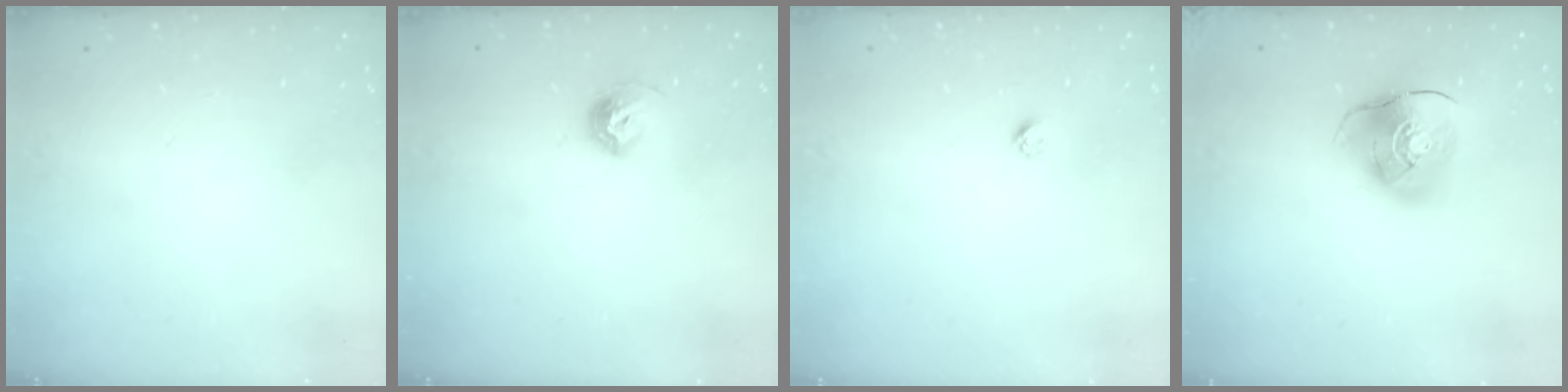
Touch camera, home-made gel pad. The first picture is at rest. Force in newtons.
{"total": 8.4, "press": 8.3, "slide": 0.9}
{"total": 2.3, "press": 2.3, "slide": 0.2}
{"total": 12.7, "press": 12.5, "slide": 1.8}